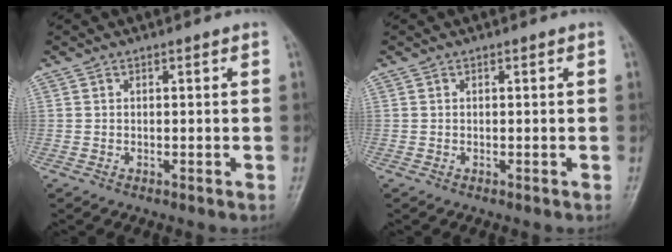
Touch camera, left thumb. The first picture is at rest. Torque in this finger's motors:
{"motor_torque": [0.03, 0.01, -0.02, -0.11, 0.00]}